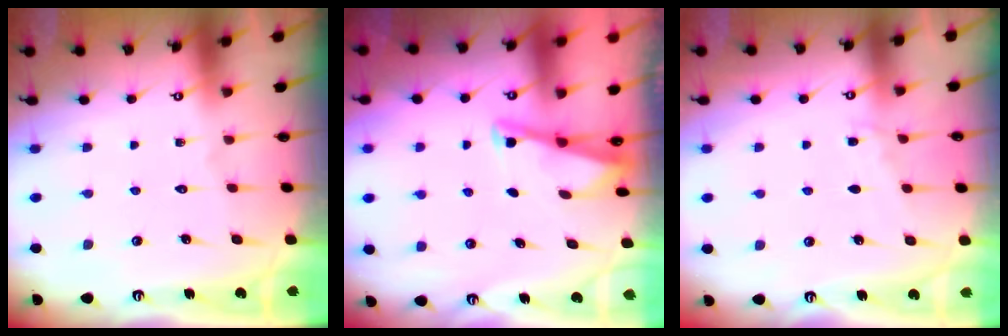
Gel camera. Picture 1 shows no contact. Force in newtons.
{"total": 2.7, "press": 2.7, "slide": 0.3}
{"total": 4.0, "press": 4.0, "slide": 0.5}